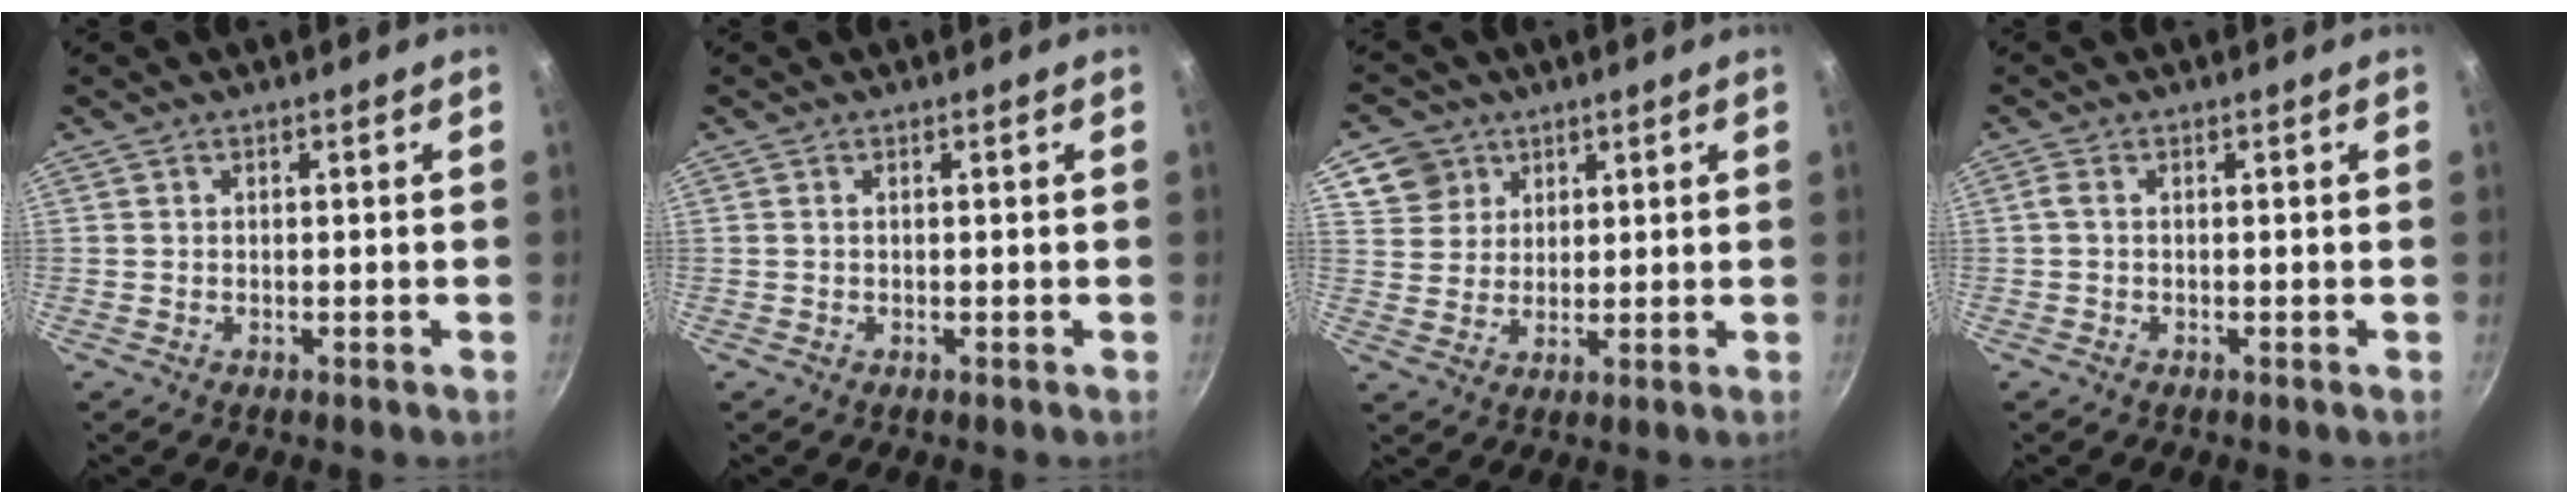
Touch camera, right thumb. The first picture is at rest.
{"total": 0.0}
{"total": 7.1, "force": [3.7, 5.9, 1.0], "torque": [0.018, 0.001, 0.065]}
{"total": 1.3, "force": [-0.1, 0.6, 1.2], "torque": [-0.034, 0.005, -0.005]}